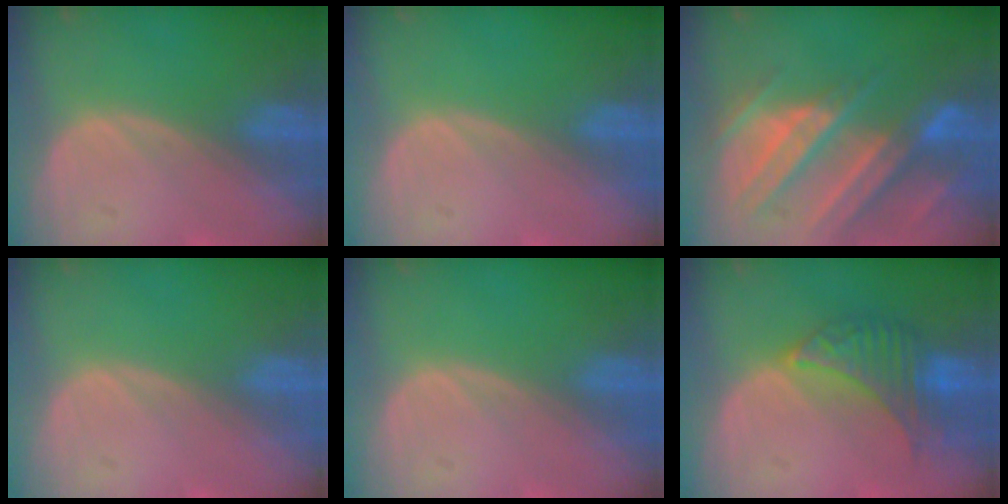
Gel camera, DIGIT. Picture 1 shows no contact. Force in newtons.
{"total": 0.0}
{"total": 11.1, "press": 9.8, "slide": 5.2}
{"total": 0.0}
{"total": 0.0}
{"total": 6.5, "press": 6.4, "slide": 0.6}